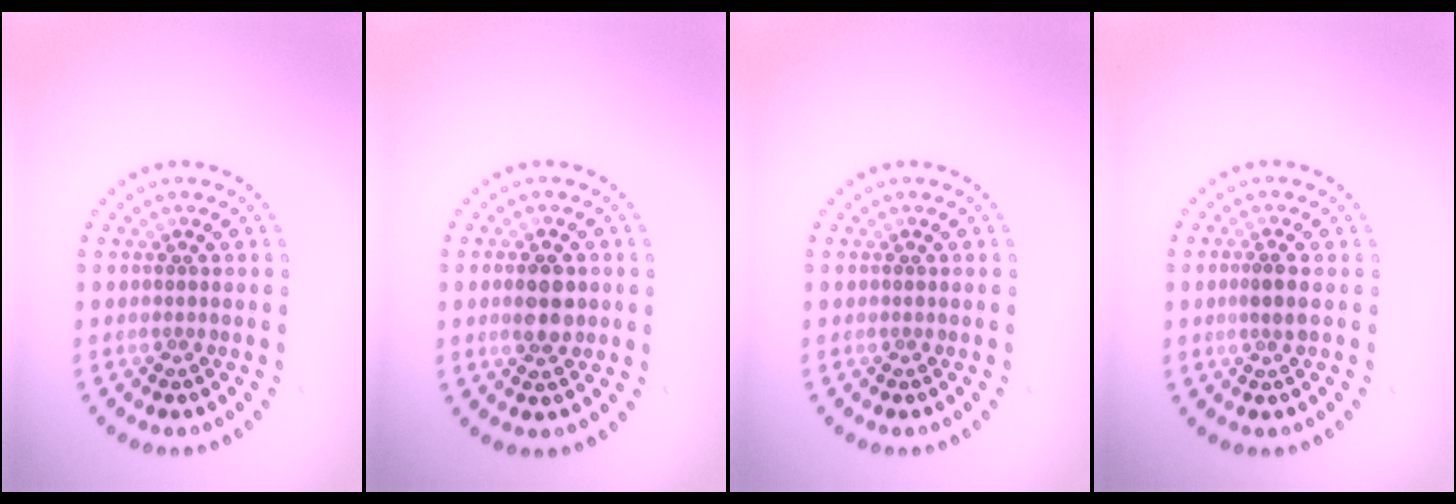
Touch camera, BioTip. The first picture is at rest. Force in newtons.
{"total": 3.0, "press": 3.0, "slide": 0.2}
{"total": 0.0}
{"total": 1.6, "press": 1.4, "slide": 0.8}